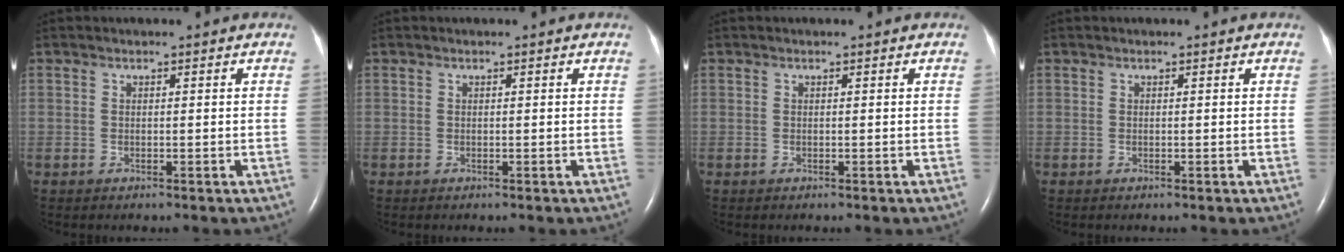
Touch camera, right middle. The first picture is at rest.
{"total": 0.0}
{"total": 0.0}
{"total": 0.0}